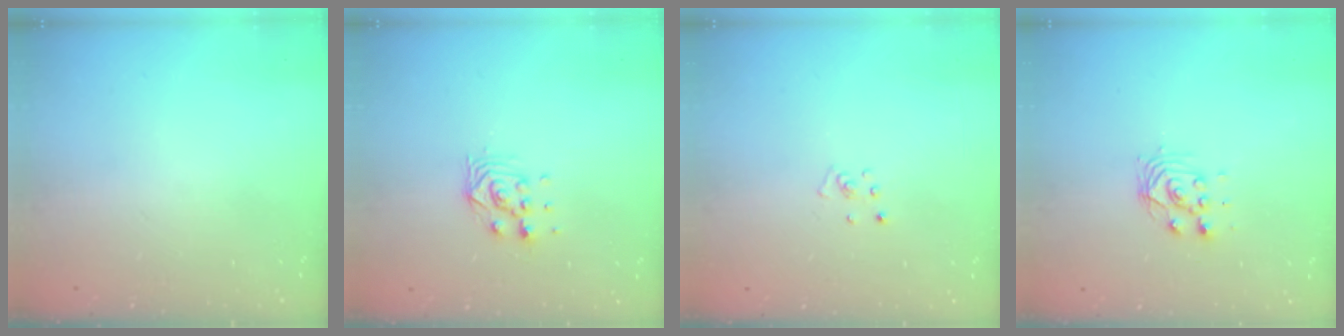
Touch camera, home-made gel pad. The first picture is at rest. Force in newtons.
{"total": 7.4, "press": 7.3, "slide": 0.6}
{"total": 2.2, "press": 2.2, "slide": 0.2}
{"total": 5.0, "press": 5.0, "slide": 0.2}